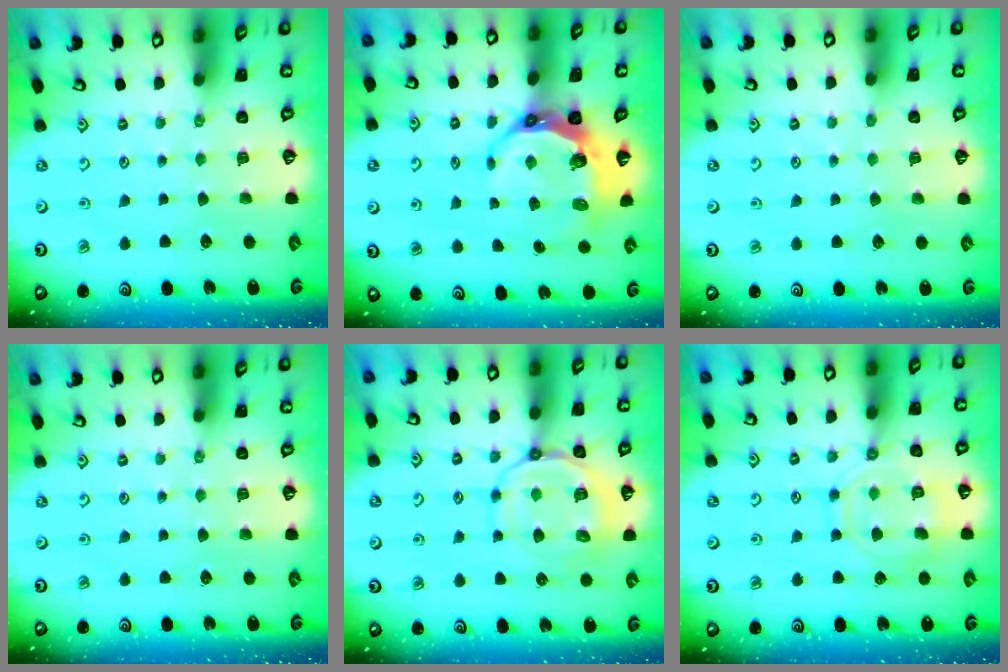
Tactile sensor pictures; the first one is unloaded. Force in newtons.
{"total": 9.6, "press": 8.7, "slide": 4.1}
{"total": 0.9, "press": 0.9, "slide": 0.1}
{"total": 0.0}
{"total": 11.3, "press": 11.2, "slide": 1.2}
{"total": 11.7, "press": 11.6, "slide": 1.2}